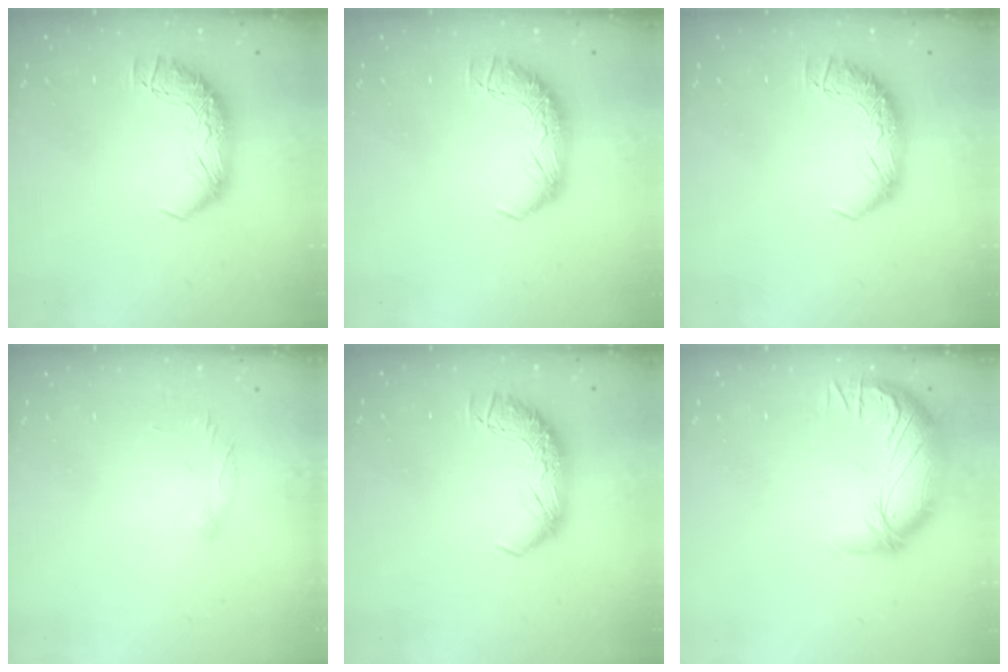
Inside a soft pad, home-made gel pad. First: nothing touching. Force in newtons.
{"total": 0.0}
{"total": 0.0}
{"total": 6.2, "press": 6.1, "slide": 1.0}
{"total": 0.0}
{"total": 2.8, "press": 0.0, "slide": 2.8}